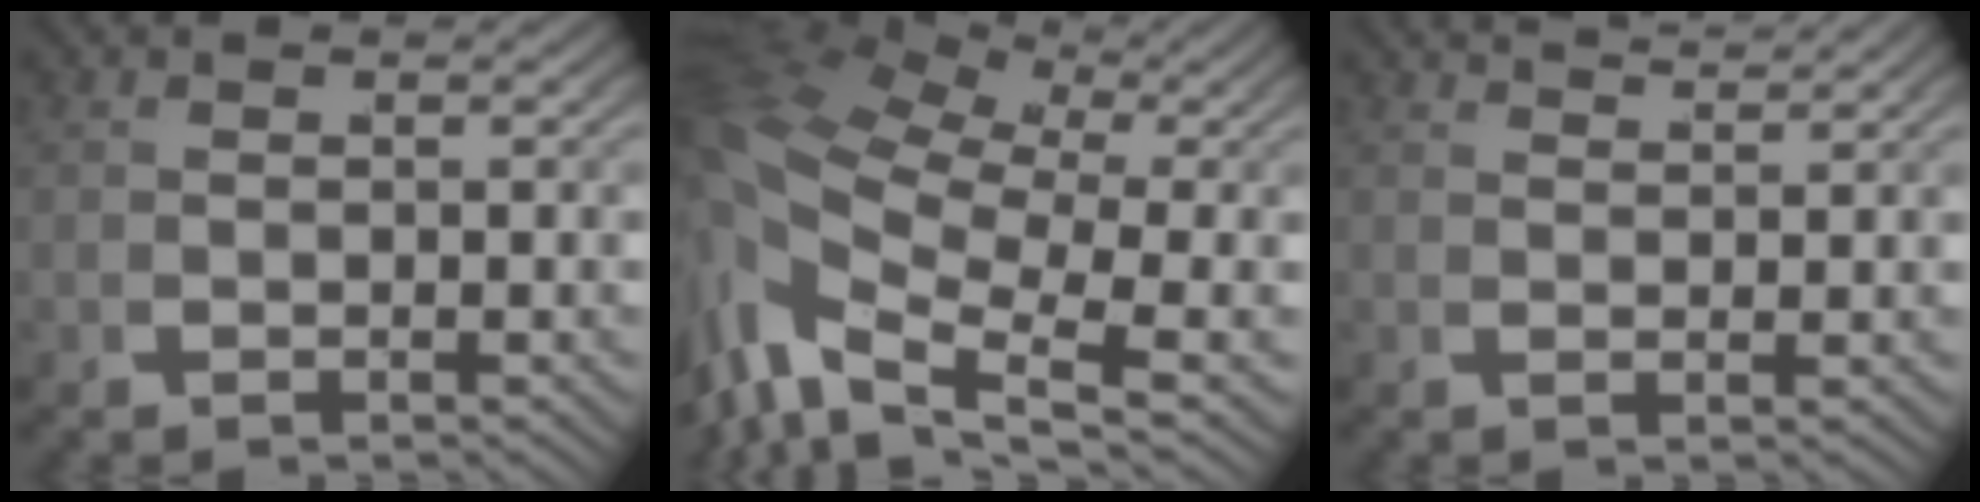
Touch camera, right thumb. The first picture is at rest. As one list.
[{"total": 9.2, "force": [0.9, 6.3, 6.6], "torque": [-0.160, -0.023, 0.016]}, {"total": 3.4, "force": [3.1, -1.4, 0.1], "torque": [0.017, 0.020, 0.050]}]